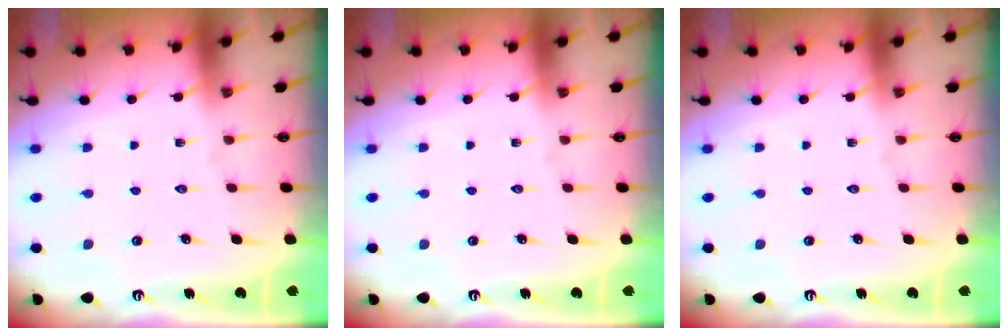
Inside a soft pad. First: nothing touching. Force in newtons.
{"total": 0.0}
{"total": 0.0}